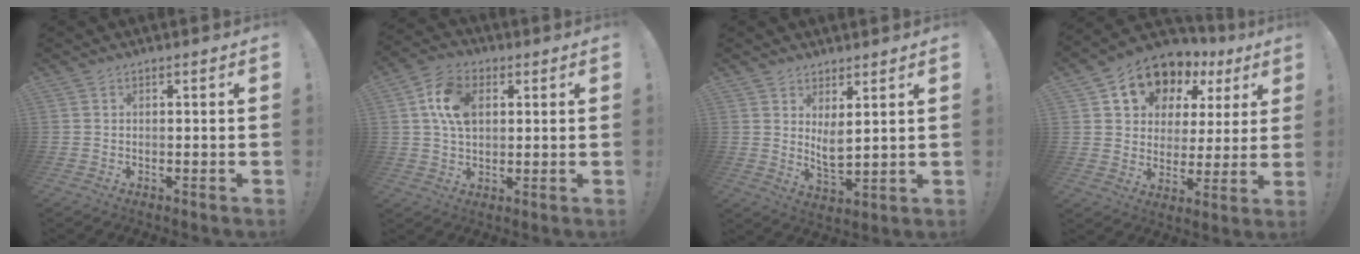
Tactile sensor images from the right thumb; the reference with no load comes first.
{"total": 11.5, "force": [2.6, 7.8, 7.9], "torque": [-0.143, 0.011, 0.049]}
{"total": 5.8, "force": [3.4, 2.0, 4.3], "torque": [-0.064, -0.024, 0.060]}
{"total": 12.3, "force": [7.9, 8.2, 4.6], "torque": [-0.076, -0.056, 0.149]}